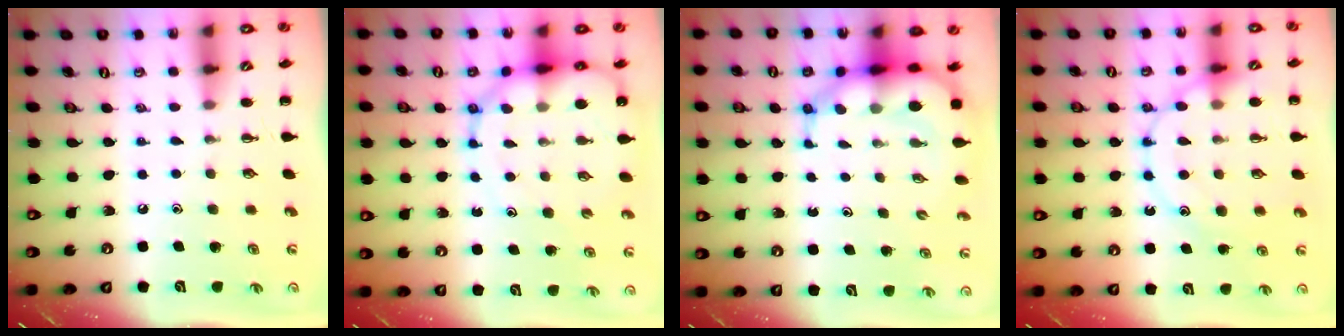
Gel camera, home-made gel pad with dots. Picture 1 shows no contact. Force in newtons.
{"total": 12.8, "press": 12.3, "slide": 3.5}
{"total": 9.6, "press": 9.2, "slide": 2.8}
{"total": 15.0, "press": 14.9, "slide": 1.3}